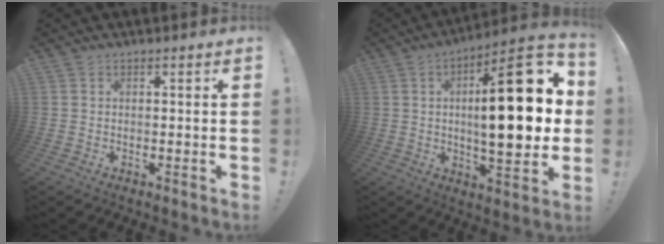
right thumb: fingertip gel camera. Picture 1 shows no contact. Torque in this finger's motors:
{"motor_torque": [1.71, 3.29, 1.45, 1.16, 0.33]}